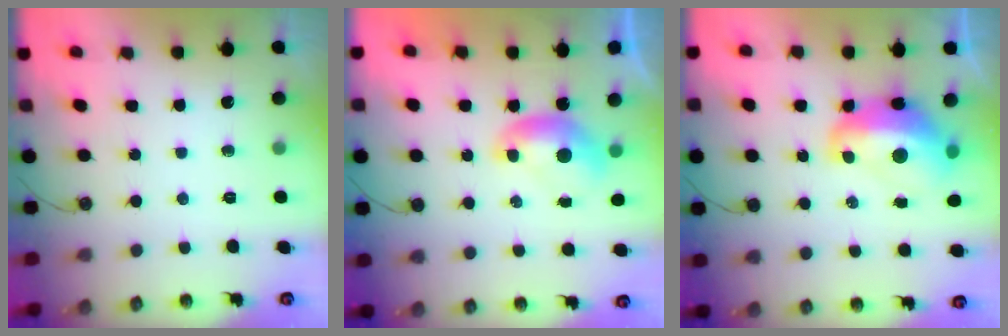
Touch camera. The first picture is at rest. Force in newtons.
{"total": 0.0}
{"total": 8.5, "press": 8.4, "slide": 1.2}